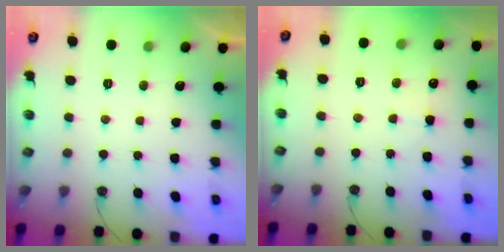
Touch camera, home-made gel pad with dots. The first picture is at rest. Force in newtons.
{"total": 3.8, "press": 3.7, "slide": 0.7}